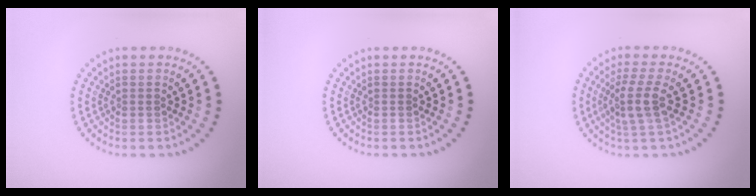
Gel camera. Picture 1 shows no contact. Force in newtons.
{"total": 0.0}
{"total": 2.9, "press": 2.3, "slide": 1.8}